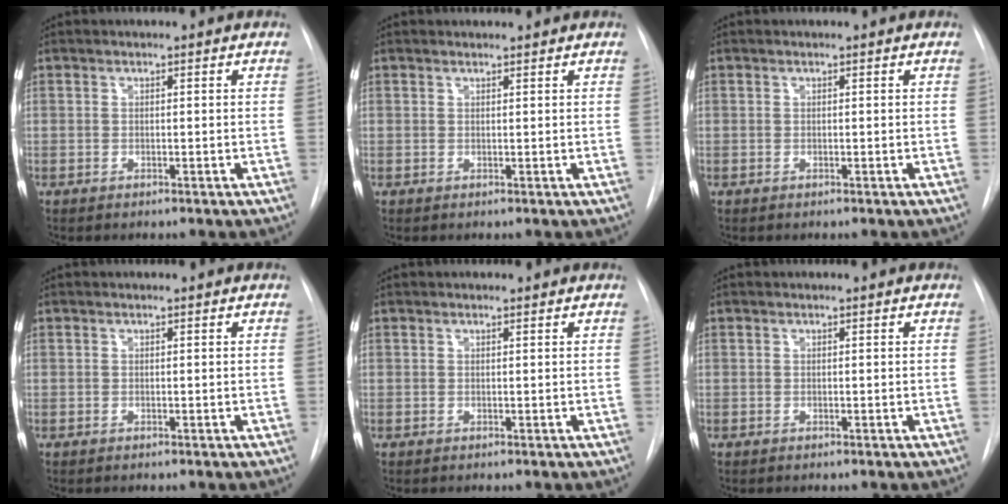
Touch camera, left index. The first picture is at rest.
{"total": 1.3, "force": [1.2, 0.1, 0.0], "torque": [-0.009, 0.008, 0.020]}
{"total": 0.0}
{"total": 0.0}
{"total": 0.6, "force": [0.6, 0.1, 0.0], "torque": [-0.006, 0.003, 0.010]}
{"total": 0.0}